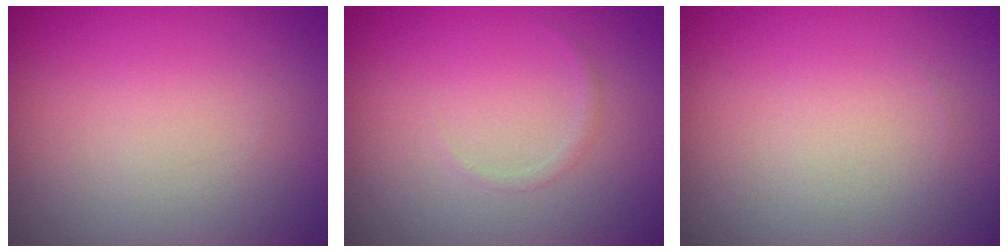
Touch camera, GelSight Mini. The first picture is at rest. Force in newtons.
{"total": 0.5, "press": 0.5, "slide": 0.1}
{"total": 0.0}